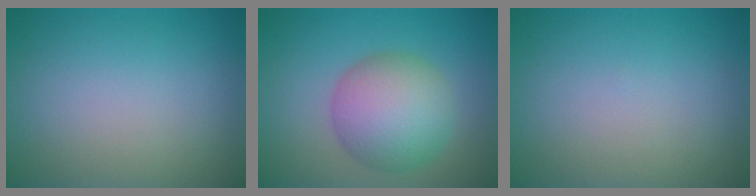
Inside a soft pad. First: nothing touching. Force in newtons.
{"total": 7.0, "press": 7.0, "slide": 0.2}
{"total": 0.0}